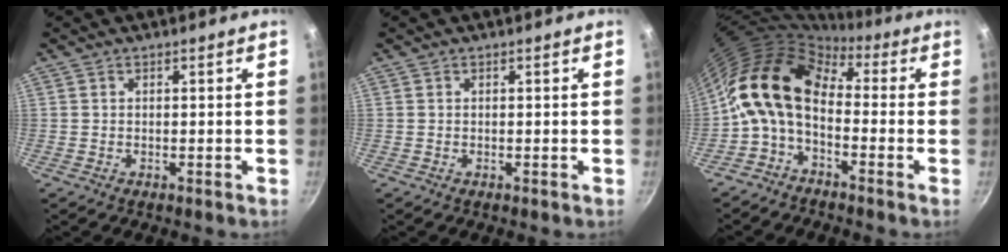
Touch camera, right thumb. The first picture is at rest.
{"total": 0.0}
{"total": 13.4, "force": [-0.8, 8.7, 10.2], "torque": [-0.179, 0.036, -0.037]}